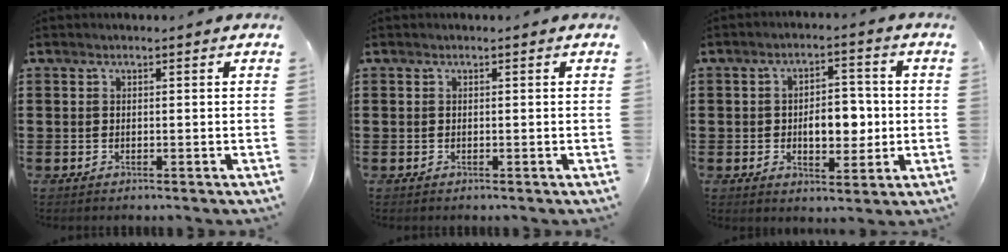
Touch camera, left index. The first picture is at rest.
{"total": 0.0}
{"total": 7.0, "force": [-0.6, 3.8, 5.9], "torque": [-0.086, 0.002, -0.018]}